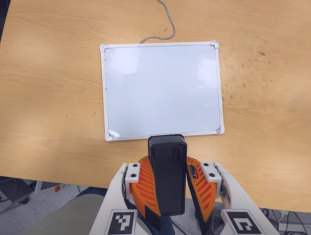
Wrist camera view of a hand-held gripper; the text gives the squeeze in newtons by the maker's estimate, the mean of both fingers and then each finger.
{"total": 11.1, "left": 10.8, "right": 11.4}